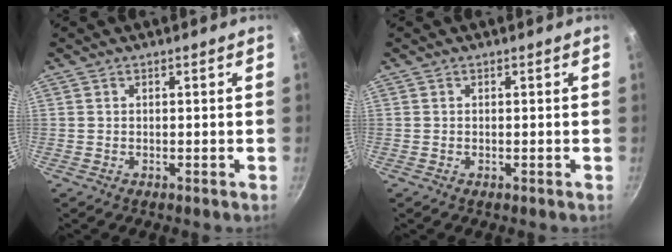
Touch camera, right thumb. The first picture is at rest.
{"total": 0.0}